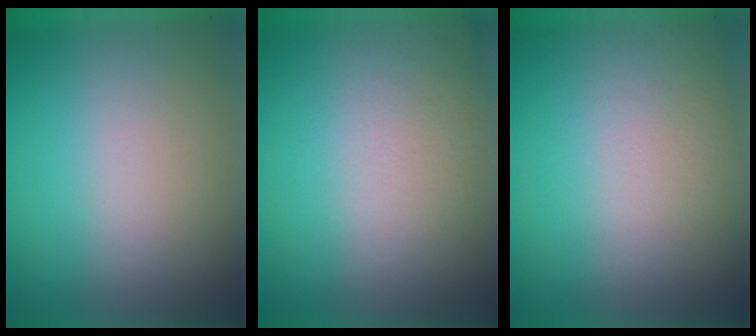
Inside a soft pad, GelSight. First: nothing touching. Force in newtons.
{"total": 3.5}
{"total": 2.9}